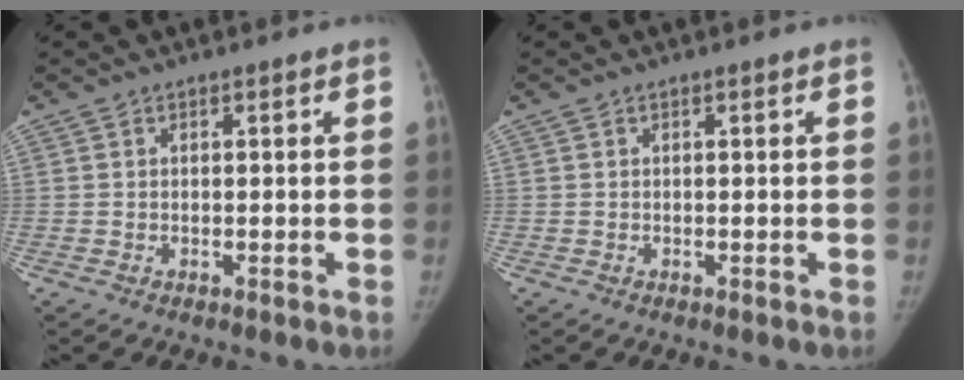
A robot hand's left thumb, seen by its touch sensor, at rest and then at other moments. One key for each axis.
{"total": 0.0}